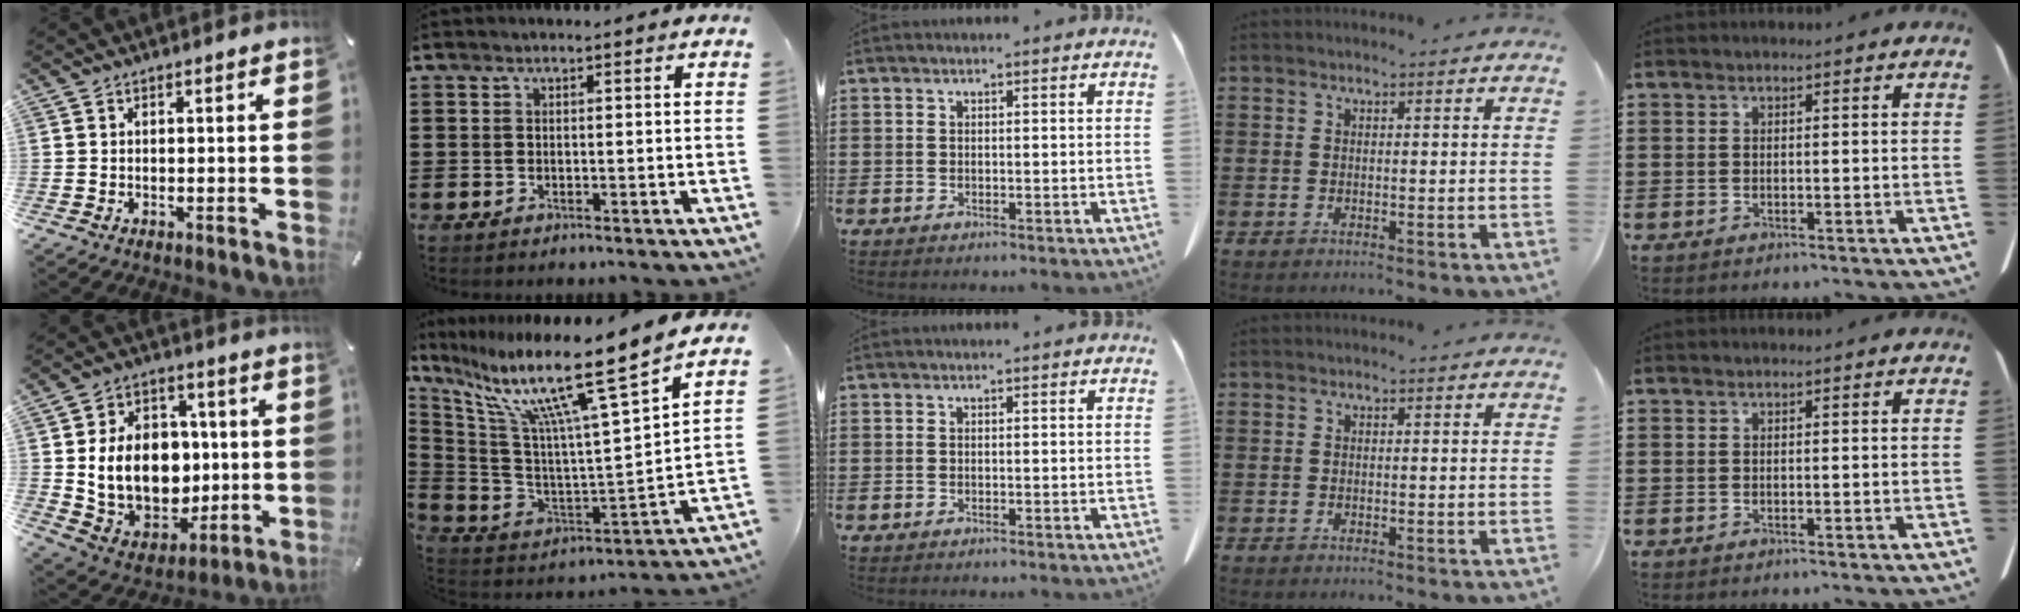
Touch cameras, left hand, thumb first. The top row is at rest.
{"thumb": {"total": 15.8, "force": [1.2, 13.1, 8.8], "torque": [-0.169, -0.007, 0.038]}, "index": {"total": 15.0, "force": [10.5, -0.7, 10.6], "torque": [-0.222, -0.071, 0.158]}}